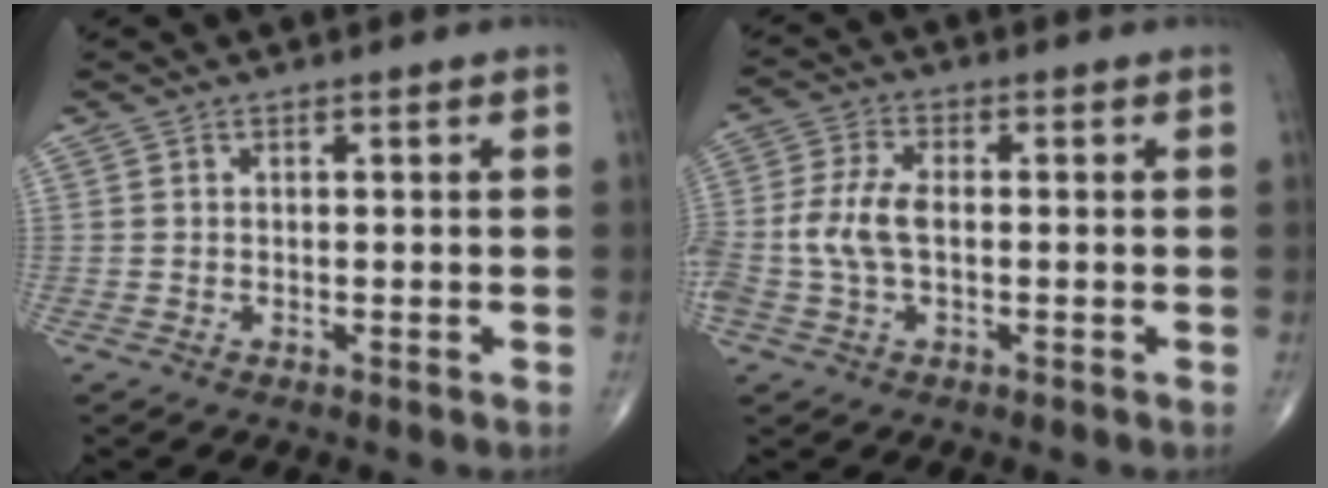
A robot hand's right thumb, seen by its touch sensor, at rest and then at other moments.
{"total": 7.3, "force": [-0.8, 4.0, 6.1], "torque": [-0.150, 0.016, -0.018]}